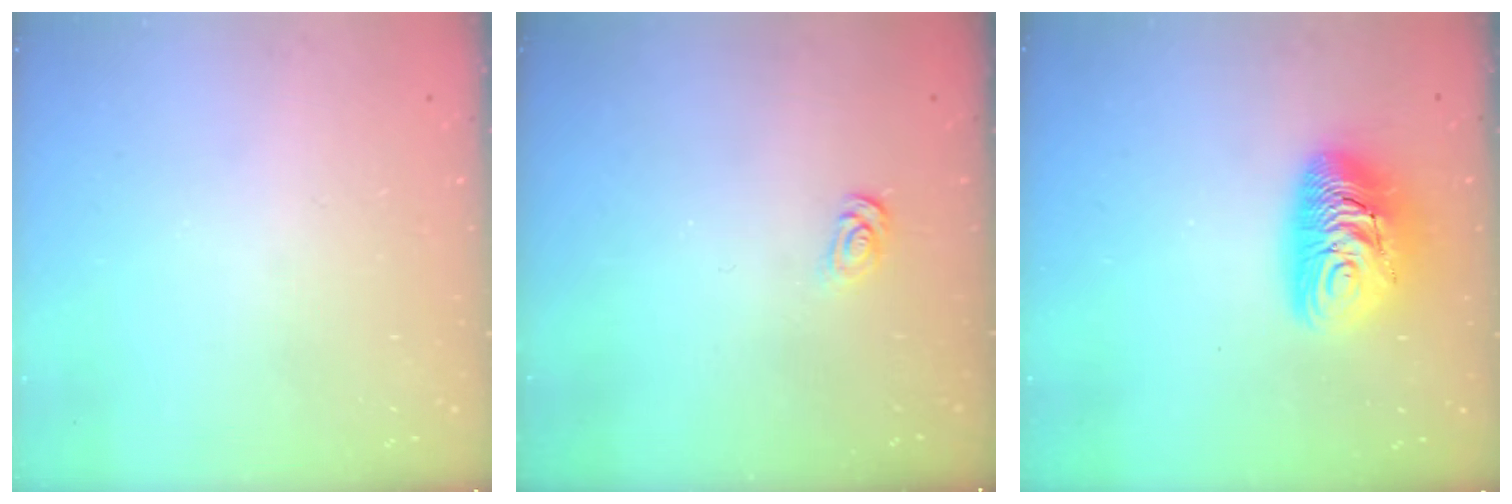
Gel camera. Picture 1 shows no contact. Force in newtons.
{"total": 2.5, "press": 2.4, "slide": 0.3}
{"total": 12.0, "press": 11.9, "slide": 1.2}